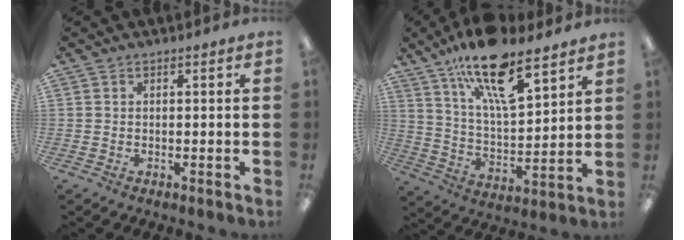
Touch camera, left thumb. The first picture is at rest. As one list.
[{"total": 18.8, "force": [12.9, 6.6, 12.0], "torque": [-0.200, -0.072, 0.218]}]